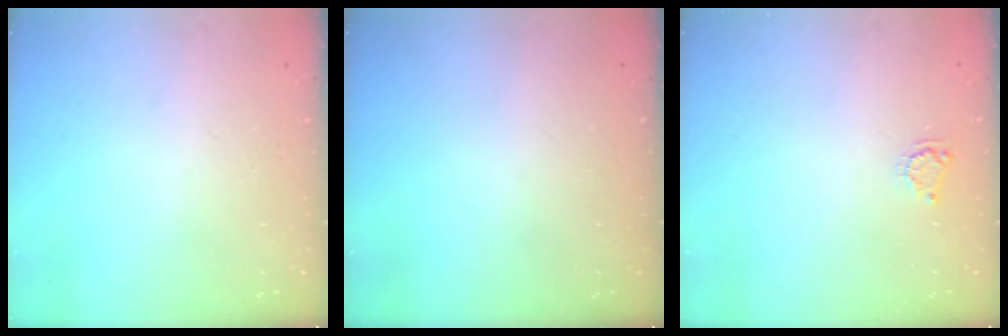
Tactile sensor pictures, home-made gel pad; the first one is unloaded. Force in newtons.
{"total": 0.0}
{"total": 4.4, "press": 4.4, "slide": 0.5}